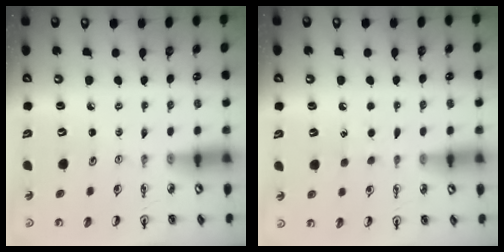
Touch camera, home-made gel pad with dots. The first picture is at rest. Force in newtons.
{"total": 5.3, "press": 5.3, "slide": 0.7}